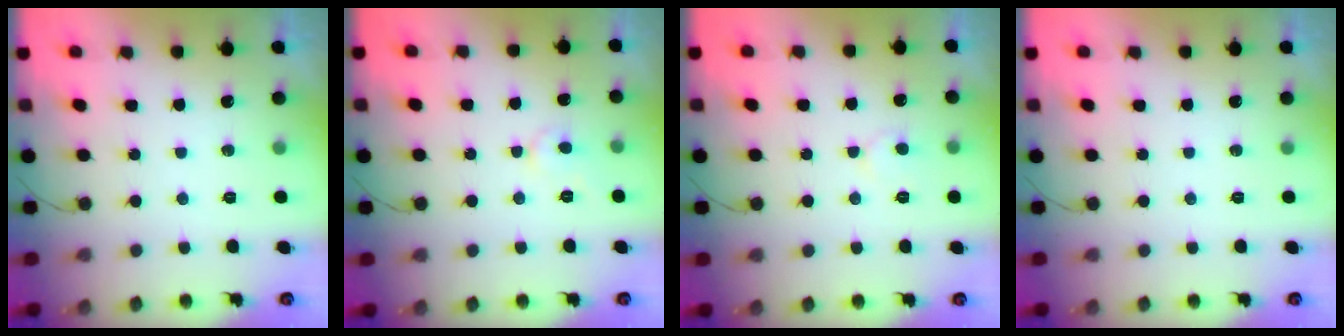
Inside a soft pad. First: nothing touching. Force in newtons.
{"total": 3.6, "press": 3.6, "slide": 0.3}
{"total": 4.1, "press": 4.1, "slide": 0.3}
{"total": 0.0}